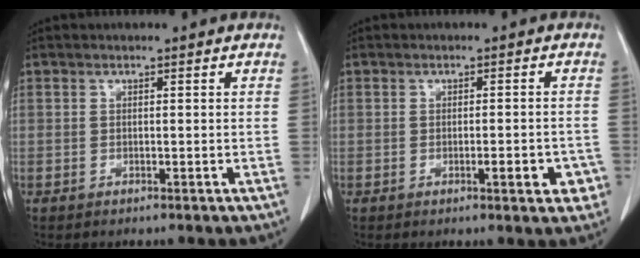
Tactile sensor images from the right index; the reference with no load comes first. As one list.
[{"total": 4.2, "force": [-1.6, 1.1, 3.8], "torque": [-0.045, -0.001, -0.018]}]